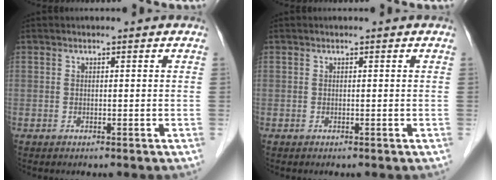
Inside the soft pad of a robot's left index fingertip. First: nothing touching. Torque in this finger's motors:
{"motor_torque": [0.00, 0.00, 0.00, 0.00]}